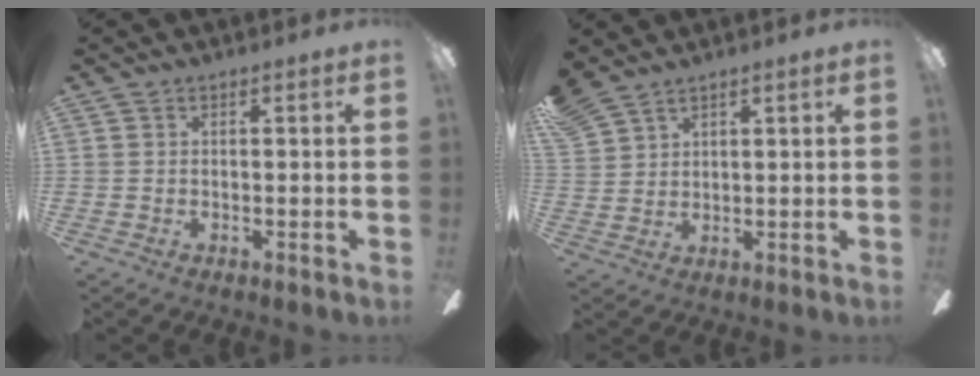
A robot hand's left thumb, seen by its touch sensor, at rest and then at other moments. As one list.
[{"total": 5.1, "force": [4.3, 2.2, 1.5], "torque": [-0.042, -0.016, 0.086]}]